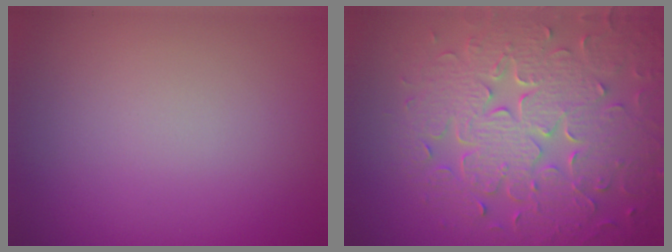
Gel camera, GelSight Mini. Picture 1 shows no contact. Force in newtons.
{"total": 9.0, "press": 6.5, "slide": 6.3}